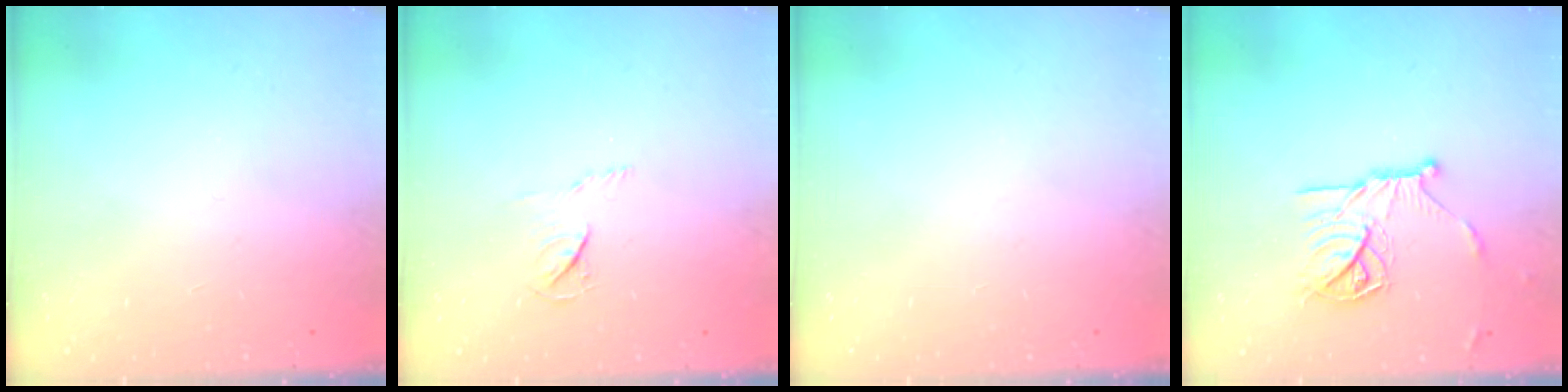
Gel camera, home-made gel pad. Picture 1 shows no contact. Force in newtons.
{"total": 3.8, "press": 3.8, "slide": 0.5}
{"total": 0.0}
{"total": 14.3, "press": 14.2, "slide": 0.5}